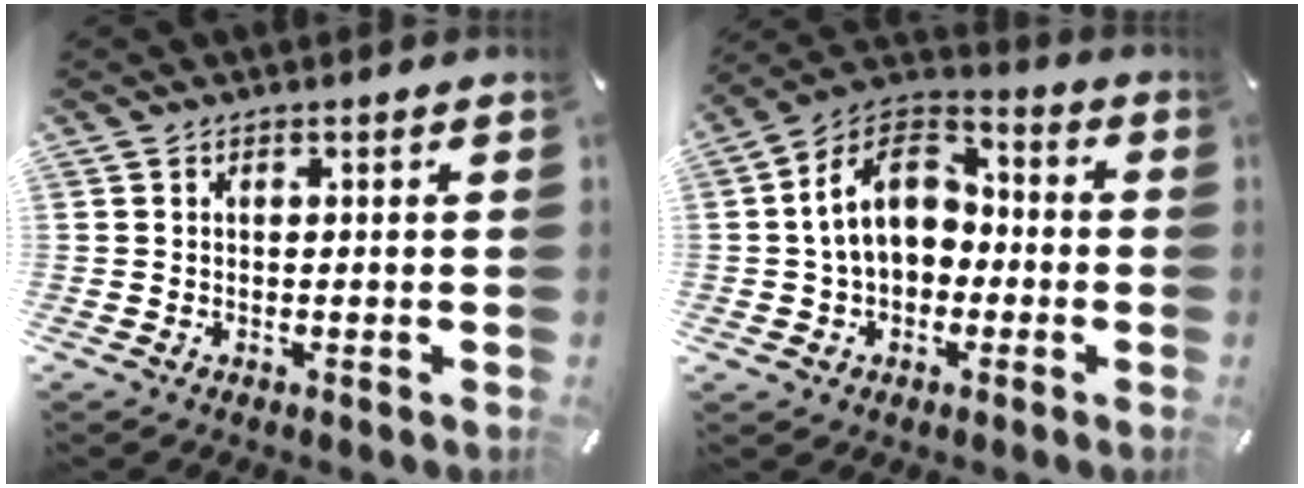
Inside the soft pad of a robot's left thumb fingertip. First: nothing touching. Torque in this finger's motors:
{"motor_torque": [2.21, 2.79, 0.94, -0.56, 0.44]}